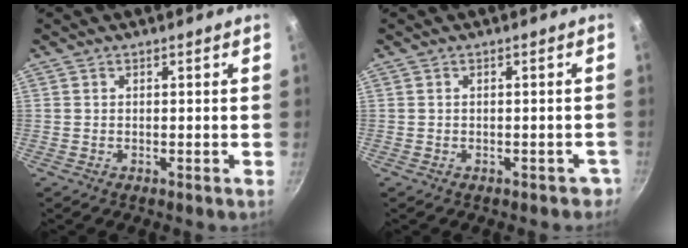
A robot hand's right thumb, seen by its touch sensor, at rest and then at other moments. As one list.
[{"total": 2.2, "force": [-1.3, 1.4, 0.9], "torque": [0.010, 0.026, 0.002]}]